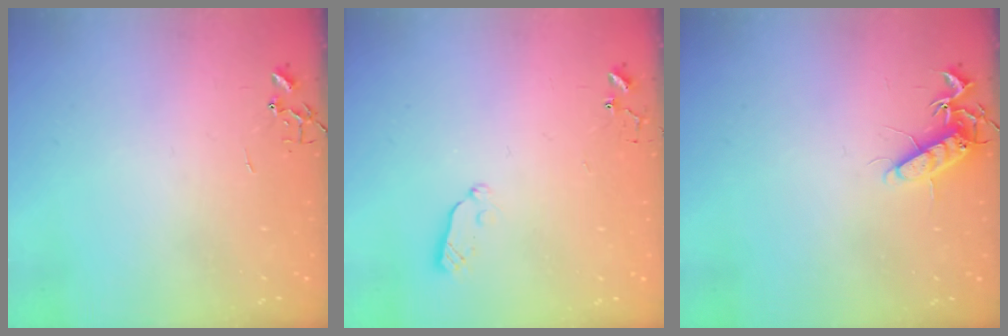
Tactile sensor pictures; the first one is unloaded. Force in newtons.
{"total": 3.8, "press": 3.8, "slide": 0.6}
{"total": 11.1, "press": 11.1, "slide": 0.3}